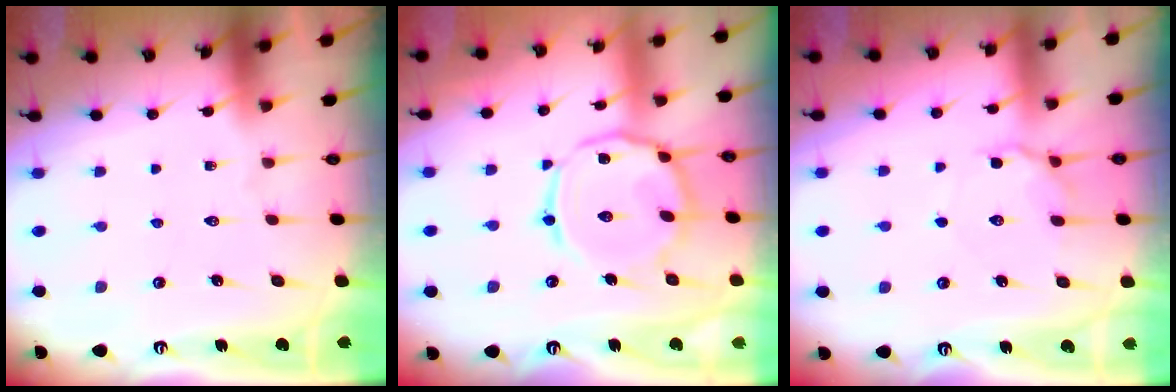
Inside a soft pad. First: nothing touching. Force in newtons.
{"total": 13.2, "press": 13.1, "slide": 1.0}
{"total": 6.5, "press": 6.4, "slide": 1.2}